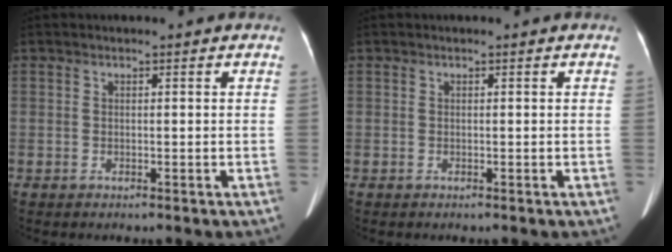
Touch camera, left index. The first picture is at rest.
{"total": 0.0}